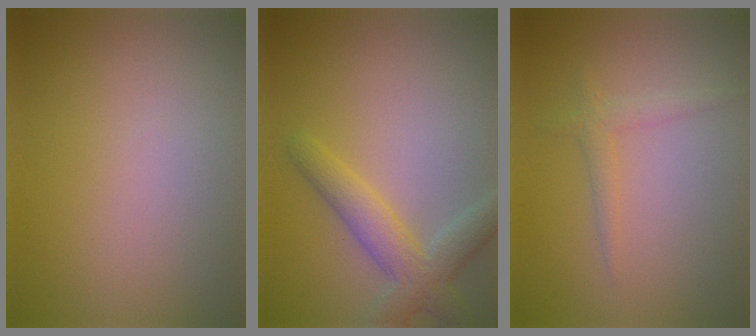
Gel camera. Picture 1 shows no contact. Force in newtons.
{"total": 3.9, "press": 3.9, "slide": 0.2}
{"total": 1.4, "press": 1.4, "slide": 0.1}